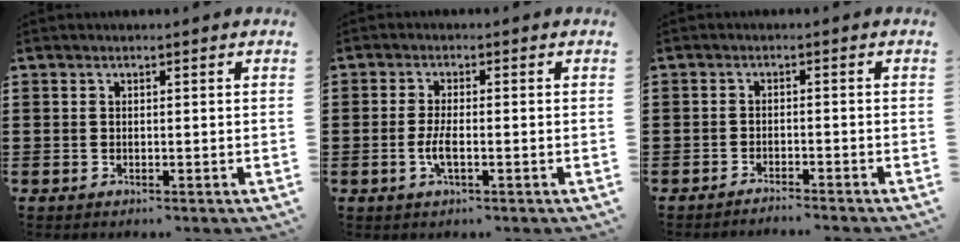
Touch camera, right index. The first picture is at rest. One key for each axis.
{"total": 3.2, "fx": -1.0, "fy": 0.7, "fz": 3.0, "tx": -0.066, "ty": -0.005, "tz": -0.022}
{"total": 1.7, "fx": -1.7, "fy": -0.2, "fz": 0.1, "tx": -0.003, "ty": 0.003, "tz": -0.036}